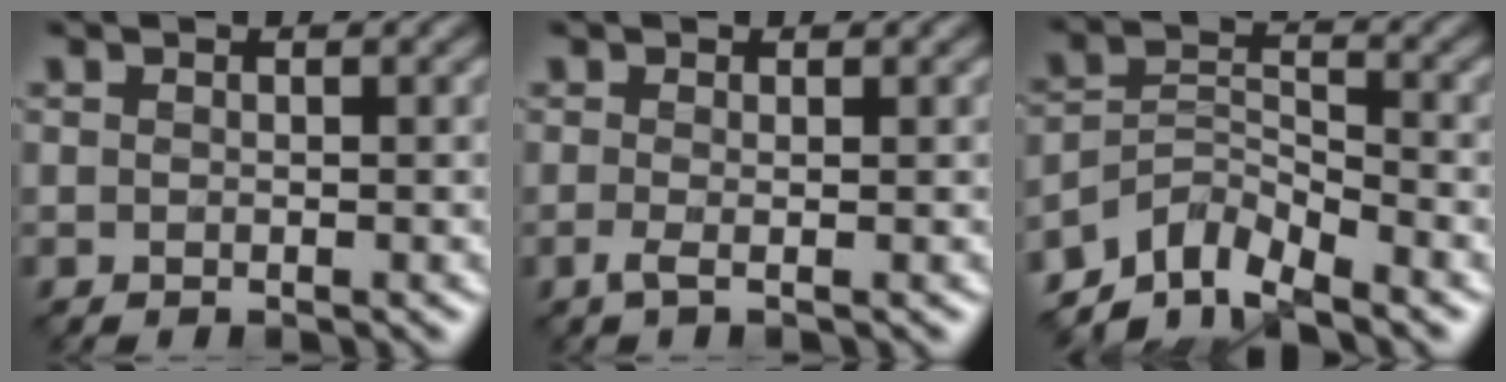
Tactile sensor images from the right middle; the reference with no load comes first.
{"total": 1.0, "force": [-0.4, 0.0, 0.9], "torque": [-0.026, -0.006, -0.008]}
{"total": 4.8, "force": [-4.3, 1.4, 1.5], "torque": [-0.019, -0.005, -0.088]}